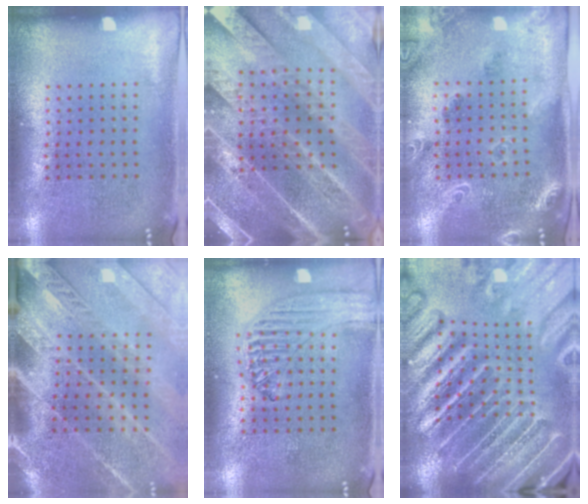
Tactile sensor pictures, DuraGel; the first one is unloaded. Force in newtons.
{"total": 5.2, "press": 4.5, "slide": 2.7}
{"total": 1.8, "press": 1.7, "slide": 0.4}
{"total": 3.8, "press": 3.2, "slide": 2.1}
{"total": 1.2, "press": 1.2, "slide": 0.1}
{"total": 4.8, "press": 4.4, "slide": 2.0}